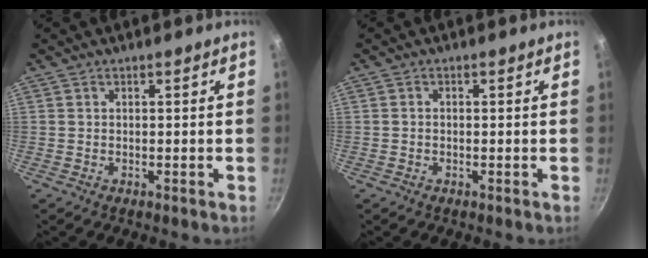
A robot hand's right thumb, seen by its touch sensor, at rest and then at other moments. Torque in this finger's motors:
{"motor_torque": [0.30, 0.00, -0.34, -0.02, 0.09]}